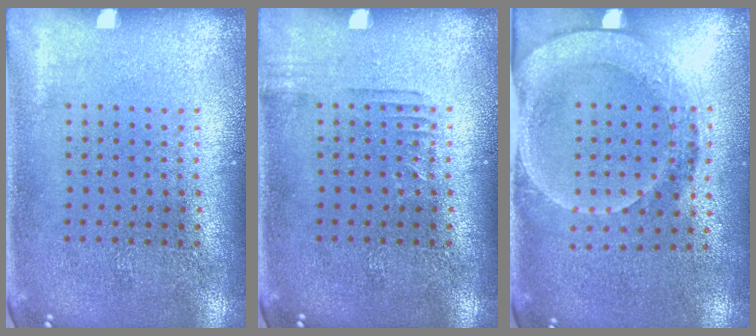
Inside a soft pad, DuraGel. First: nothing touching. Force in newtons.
{"total": 0.8, "press": 0.8, "slide": 0.2}
{"total": 1.7, "press": 1.5, "slide": 0.8}